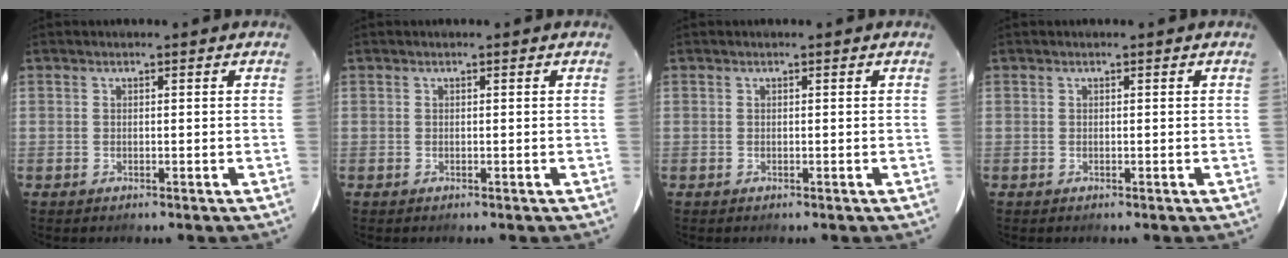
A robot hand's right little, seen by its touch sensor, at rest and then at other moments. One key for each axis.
{"total": 0.0}
{"total": 0.0}
{"total": 0.0}